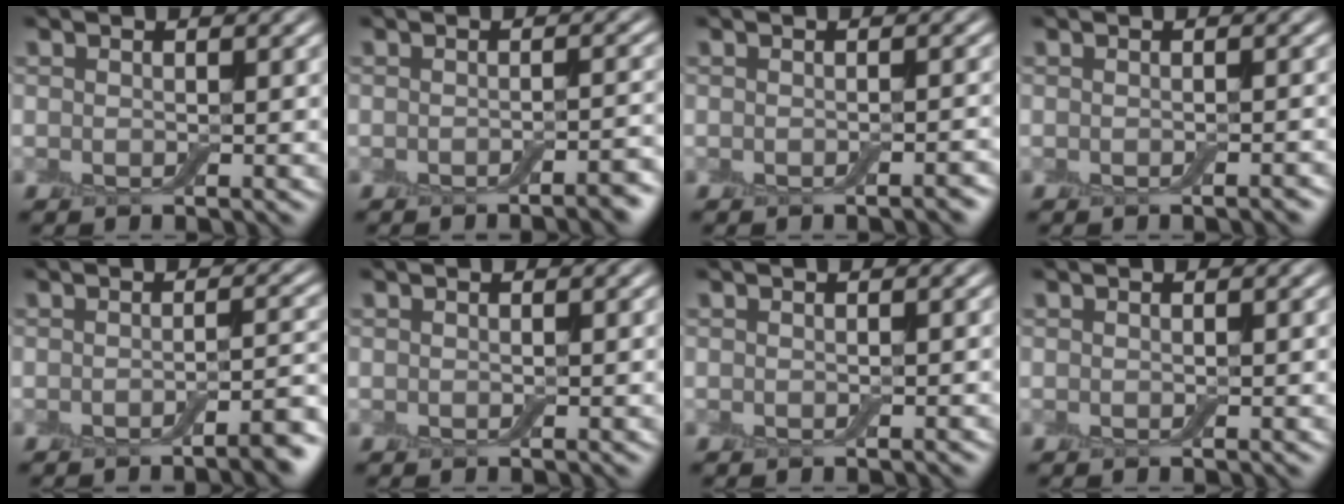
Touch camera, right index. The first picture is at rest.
{"total": 2.4, "force": [-1.5, 0.5, 1.8], "torque": [-0.017, 0.003, -0.025]}
{"total": 1.0, "force": [-0.6, 0.2, 0.8], "torque": [-0.009, 0.001, -0.009]}
{"total": 0.7, "force": [-0.4, 0.1, 0.5], "torque": [-0.006, 0.001, -0.005]}
{"total": 3.4, "force": [-2.0, 0.7, 2.7], "torque": [-0.028, 0.006, -0.036]}
{"total": 0.0}
{"total": 0.0}
{"total": 0.0}